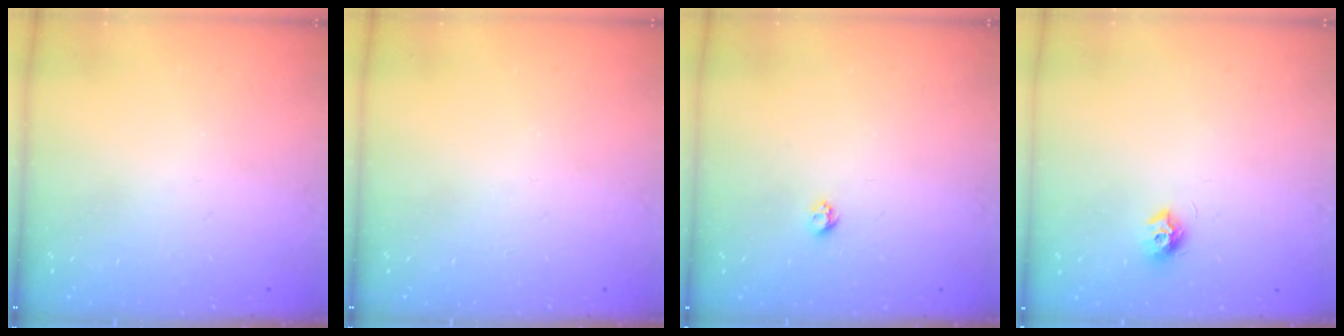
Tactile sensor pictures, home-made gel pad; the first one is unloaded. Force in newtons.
{"total": 0.0}
{"total": 3.8, "press": 3.7, "slide": 0.5}
{"total": 7.8, "press": 7.8, "slide": 0.3}